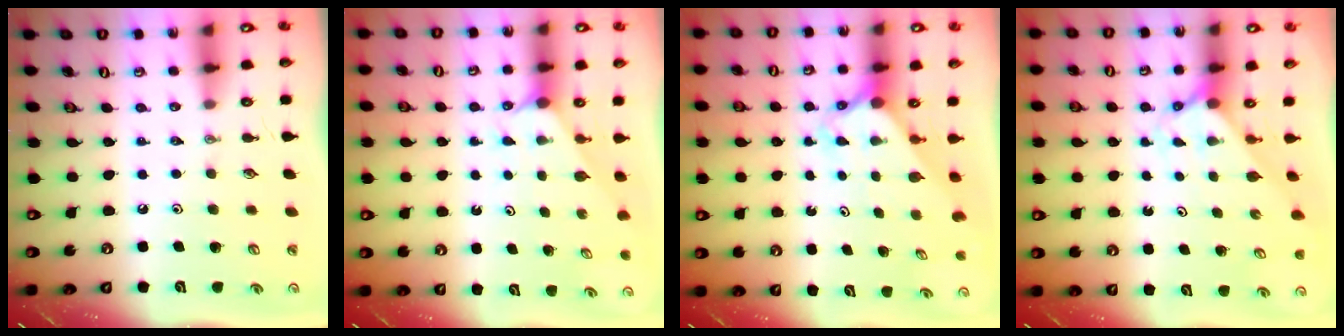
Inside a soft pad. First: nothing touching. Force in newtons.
{"total": 2.0, "press": 2.0, "slide": 0.3}
{"total": 2.7, "press": 2.7, "slide": 0.2}
{"total": 2.4, "press": 2.4, "slide": 0.2}